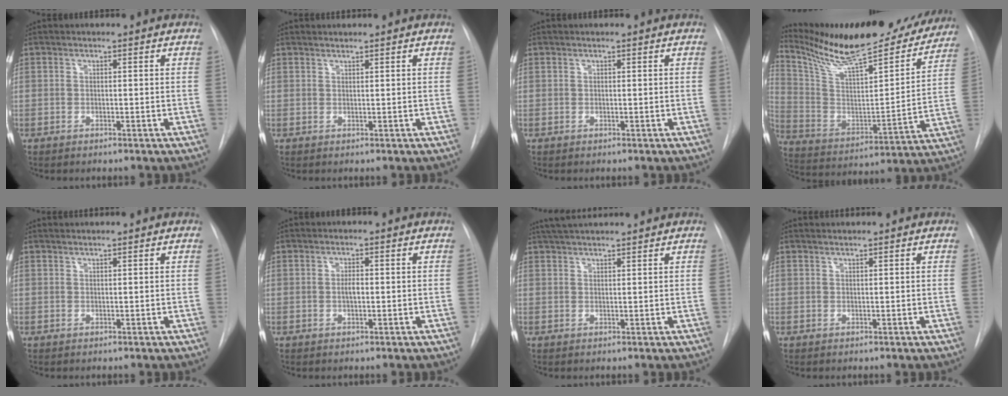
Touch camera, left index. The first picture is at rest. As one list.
[{"total": 0.7, "force": [0.7, -0.1, 0.1], "torque": [-0.007, 0.003, 0.016]}, {"total": 0.0}, {"total": 26.2, "force": [23.2, 4.2, 11.5], "torque": [-0.195, -0.030, 0.348]}, {"total": 1.3, "force": [1.3, -0.2, 0.4], "torque": [-0.006, 0.013, 0.026]}, {"total": 1.3, "force": [-0.1, 0.4, 1.3], "torque": [-0.025, -0.001, -0.002]}, {"total": 7.7, "force": [7.0, 0.0, 3.2], "torque": [-0.057, 0.035, 0.105]}, {"total": 1.6, "force": [1.5, -0.1, 0.4], "torque": [-0.006, 0.013, 0.028]}]